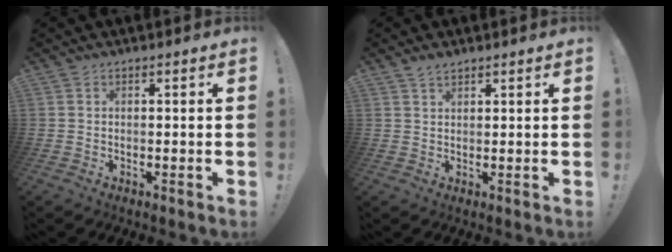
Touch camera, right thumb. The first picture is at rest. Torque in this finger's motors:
{"motor_torque": [-0.06, 0.01, 0.18, 0.03, 0.00]}